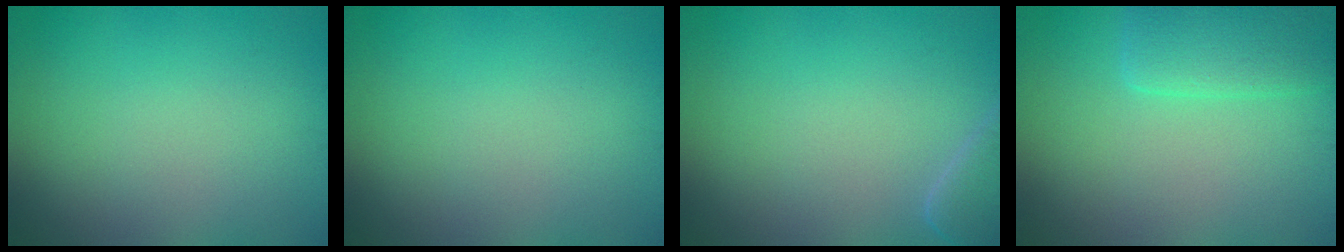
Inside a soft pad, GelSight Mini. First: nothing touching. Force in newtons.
{"total": 0.0}
{"total": 2.3, "press": 2.3, "slide": 0.3}
{"total": 3.5, "press": 3.5, "slide": 0.3}